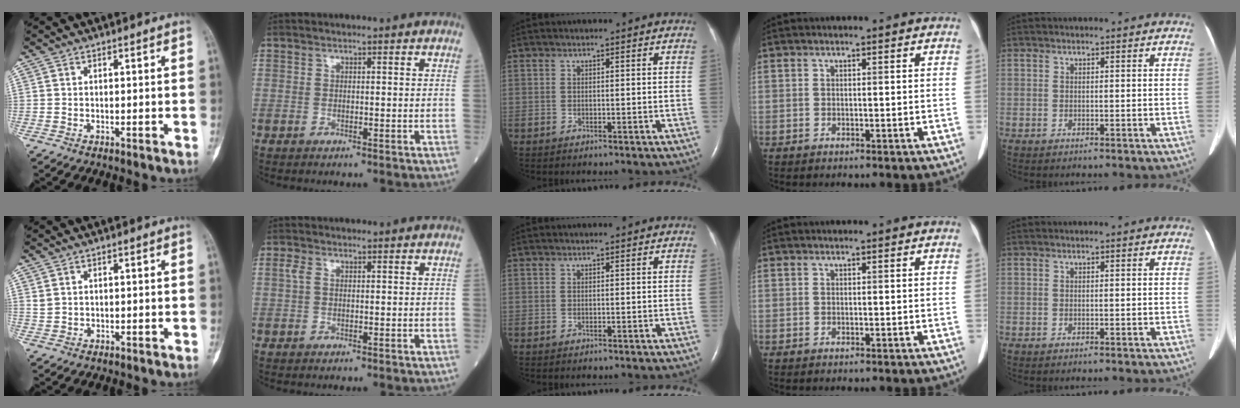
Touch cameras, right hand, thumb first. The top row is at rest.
{"thumb": {"total": 1.0, "force": [0.6, 0.8, 0.4], "torque": [-0.002, -0.002, 0.015]}, "index": {"total": 1.3, "force": [0.4, 0.8, 1.0], "torque": [-0.031, 0.013, 0.010]}}